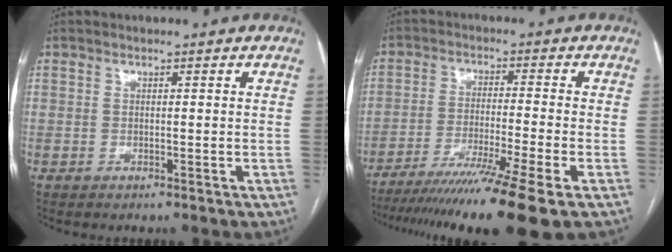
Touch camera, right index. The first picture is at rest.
{"total": 15.9, "force": [-11.8, -2.1, 10.4], "torque": [-0.155, -0.047, -0.191]}